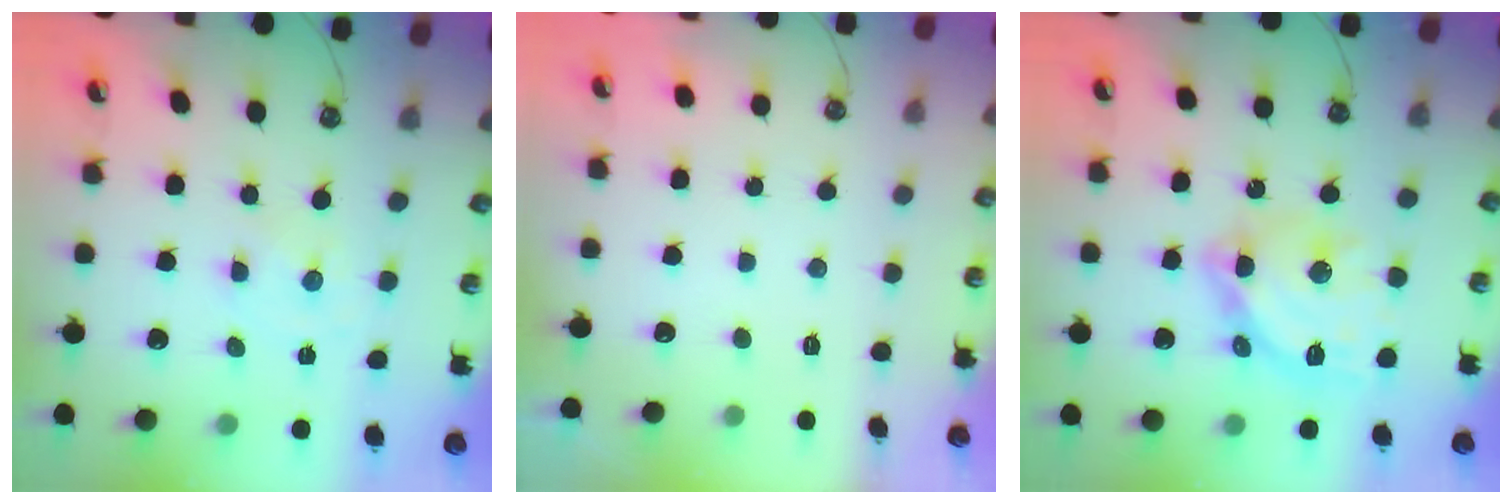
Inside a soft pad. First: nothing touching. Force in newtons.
{"total": 0.0}
{"total": 15.8, "press": 15.7, "slide": 1.6}